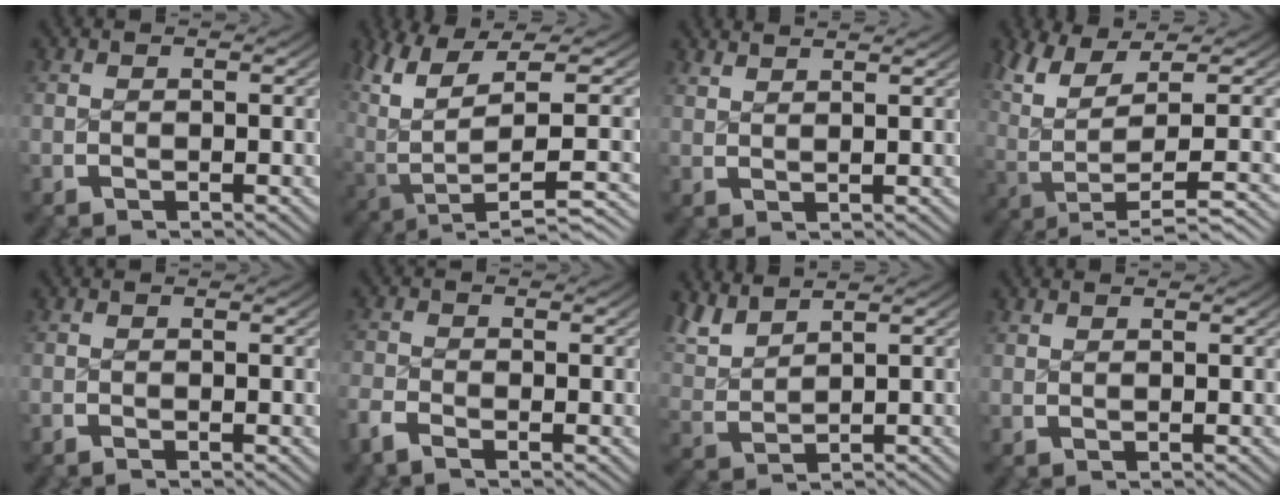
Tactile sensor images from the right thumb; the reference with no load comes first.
{"total": 9.2, "force": [-0.9, 5.2, 7.5], "torque": [-0.162, -0.041, 0.015]}
{"total": 2.3, "force": [2.2, -0.1, 0.6], "torque": [-0.002, 0.006, 0.042]}
{"total": 8.7, "force": [1.4, 4.4, 7.3], "torque": [-0.149, -0.008, 0.035]}
{"total": 0.7, "force": [-0.7, 0.1, 0.1], "torque": [0.003, -0.002, -0.015]}
{"total": 1.9, "force": [-1.5, 0.8, 0.8], "torque": [-0.016, -0.002, -0.036]}
{"total": 3.6, "force": [2.2, 1.9, 2.2], "torque": [-0.054, -0.002, 0.057]}
{"total": 0.5, "force": [0.5, -0.2, 0.1], "torque": [-0.001, 0.001, 0.012]}